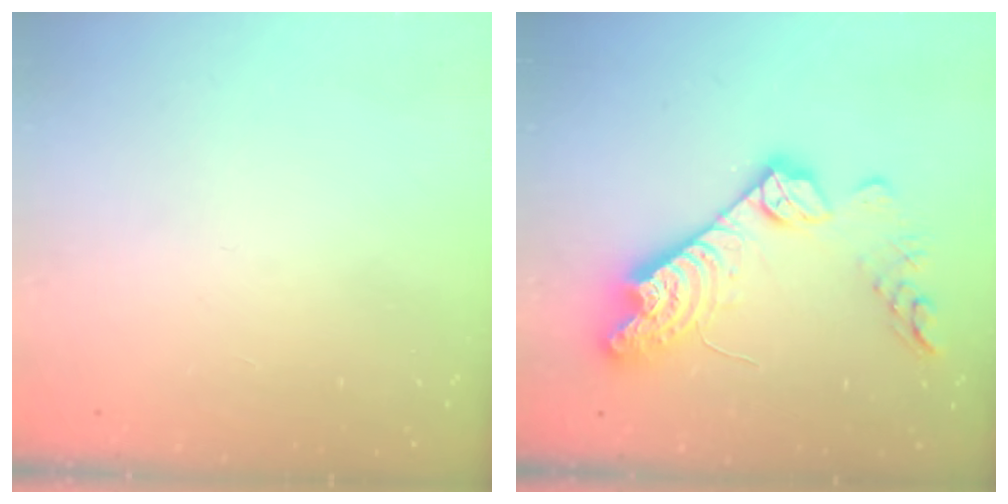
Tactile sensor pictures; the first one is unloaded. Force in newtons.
{"total": 18.9, "press": 18.8, "slide": 1.4}